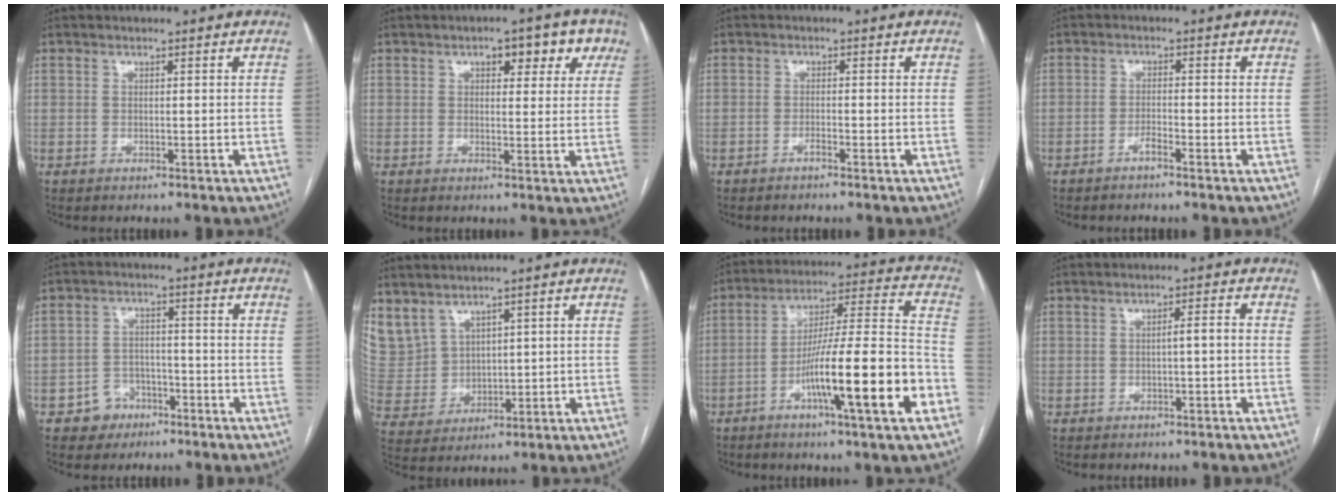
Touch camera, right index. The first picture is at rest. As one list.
[{"total": 6.8, "force": [3.4, 3.1, 5.0], "torque": [-0.047, 0.017, 0.039]}, {"total": 1.1, "force": [-0.9, -0.1, 0.6], "torque": [-0.013, 0.001, -0.015]}, {"total": 1.8, "force": [-1.4, 0.0, 1.1], "torque": [-0.023, 0.002, -0.027]}, {"total": 5.0, "force": [-2.9, 4.1, 0.7], "torque": [-0.003, 0.014, -0.041]}, {"total": 11.3, "force": [6.9, 8.4, 3.3], "torque": [-0.111, 0.029, 0.174]}, {"total": 18.4, "force": [-7.2, 0.3, 17.0], "torque": [-0.263, 0.001, -0.113]}, {"total": 1.8, "force": [-0.4, 0.1, 1.8], "torque": [-0.026, 0.004, -0.007]}]